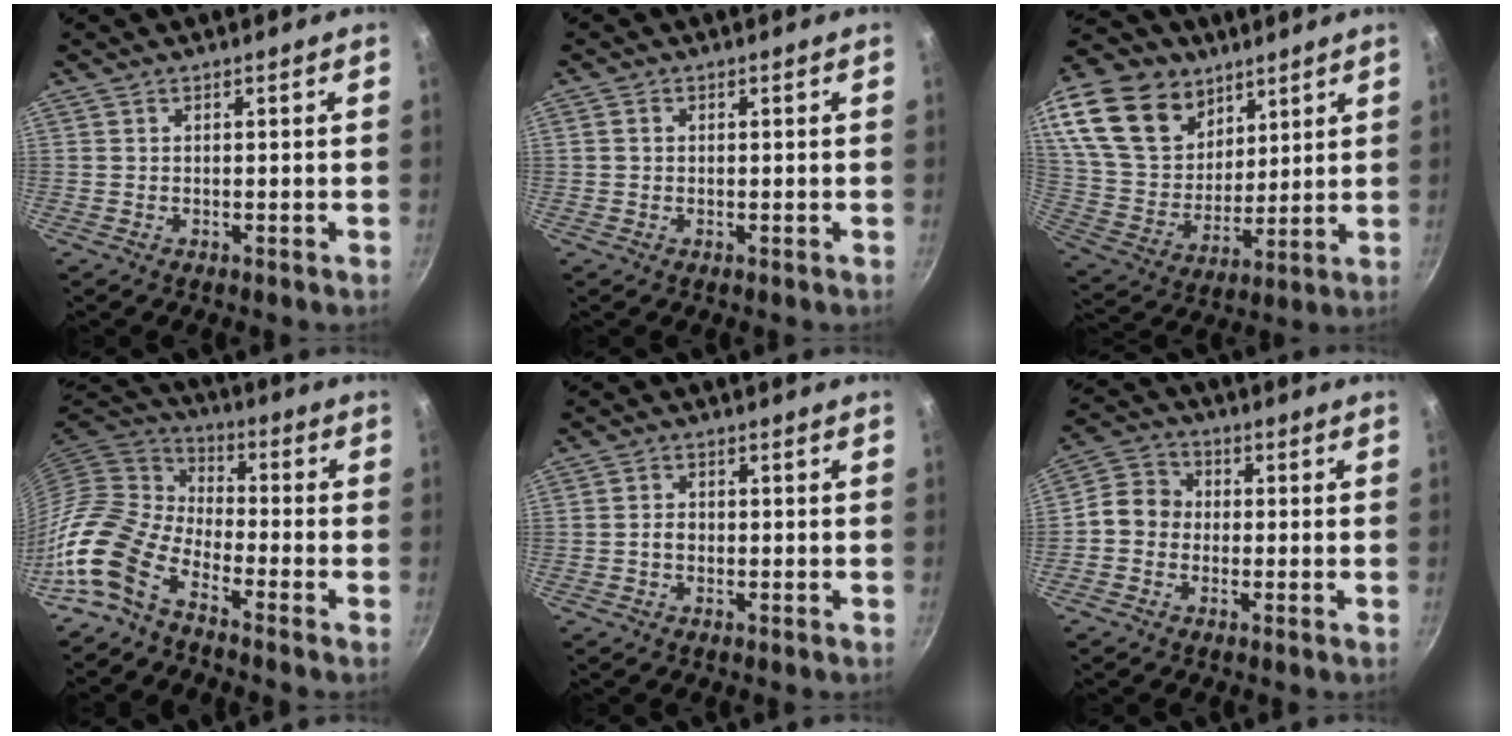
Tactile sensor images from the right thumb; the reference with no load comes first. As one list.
[{"total": 0.8, "force": [0.1, 0.7, 0.4], "torque": [-0.008, 0.004, -0.001]}, {"total": 24.2, "force": [12.7, 16.5, 12.3], "torque": [-0.224, -0.047, 0.240]}, {"total": 12.2, "force": [-8.2, 6.0, 6.8], "torque": [-0.118, 0.070, -0.191]}, {"total": 1.8, "force": [-0.5, 1.3, 1.1], "torque": [-0.014, 0.011, -0.009]}, {"total": 6.4, "force": [-0.9, 5.6, 3.0], "torque": [-0.028, 0.017, -0.040]}]